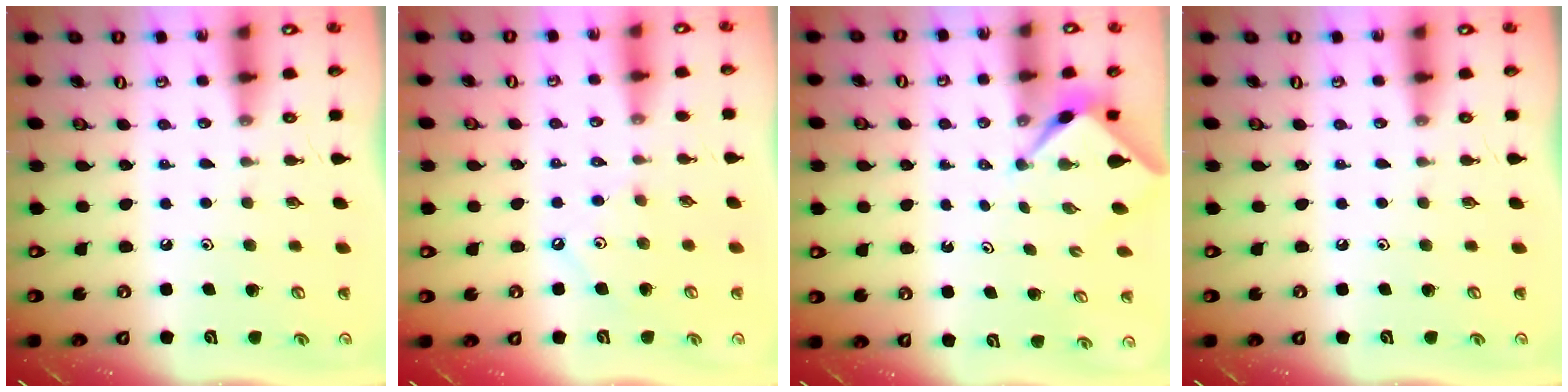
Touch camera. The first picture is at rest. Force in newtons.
{"total": 4.1, "press": 4.0, "slide": 0.5}
{"total": 2.1, "press": 2.1, "slide": 0.3}
{"total": 0.0}